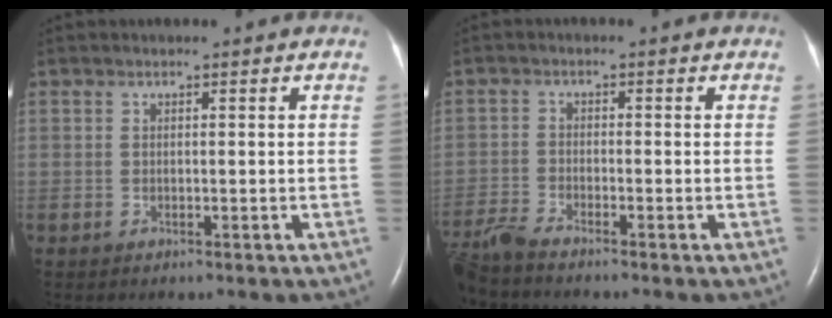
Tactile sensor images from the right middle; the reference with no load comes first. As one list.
[{"total": 4.9, "force": [-4.6, -0.7, 1.6], "torque": [-0.037, -0.019, -0.091]}]